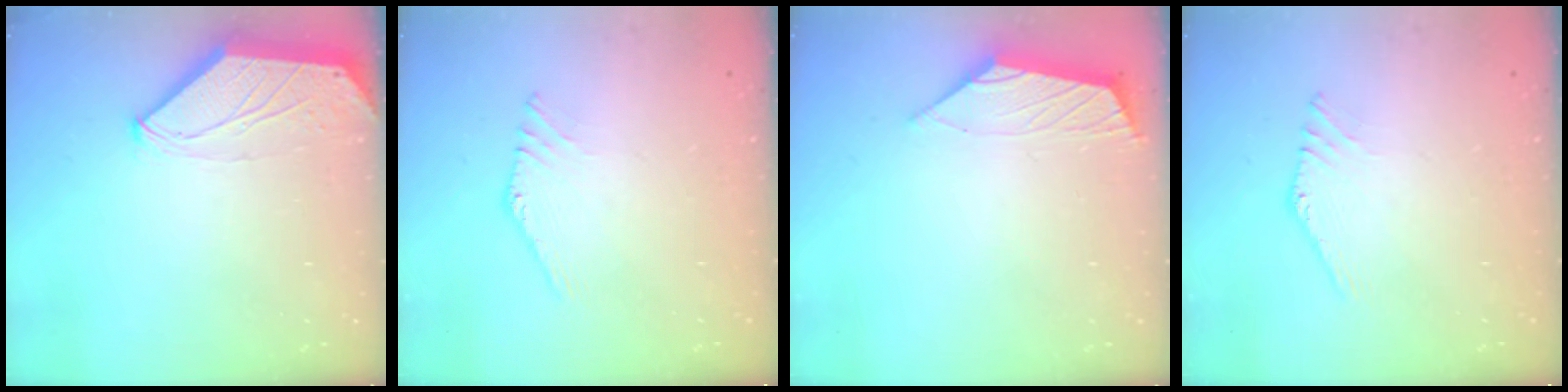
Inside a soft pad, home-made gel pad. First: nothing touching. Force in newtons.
{"total": 1.8, "press": 1.7, "slide": 0.2}
{"total": 2.9, "press": 2.8, "slide": 0.6}
{"total": 1.8, "press": 1.7, "slide": 0.2}